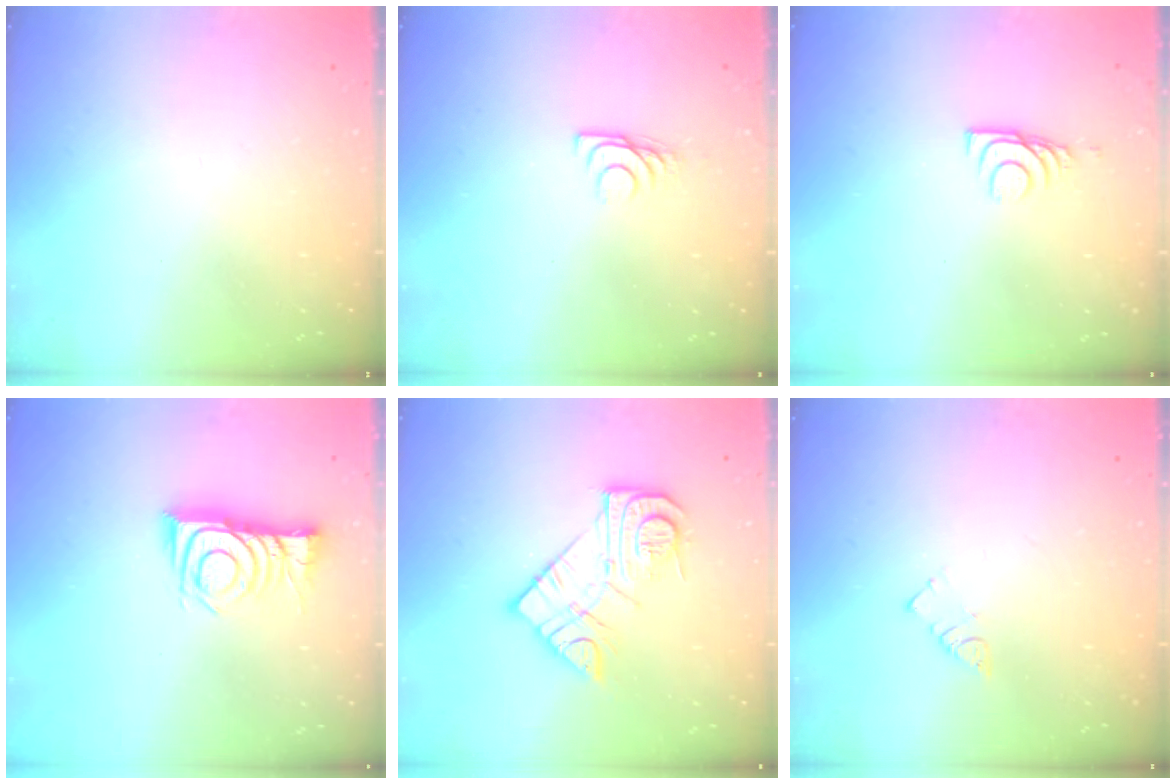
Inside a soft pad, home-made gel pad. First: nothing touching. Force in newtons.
{"total": 6.8, "press": 6.8, "slide": 0.6}
{"total": 6.9, "press": 6.8, "slide": 0.8}
{"total": 11.2, "press": 11.2, "slide": 0.5}
{"total": 13.4, "press": 13.4, "slide": 1.1}
{"total": 2.5, "press": 2.5, "slide": 0.1}